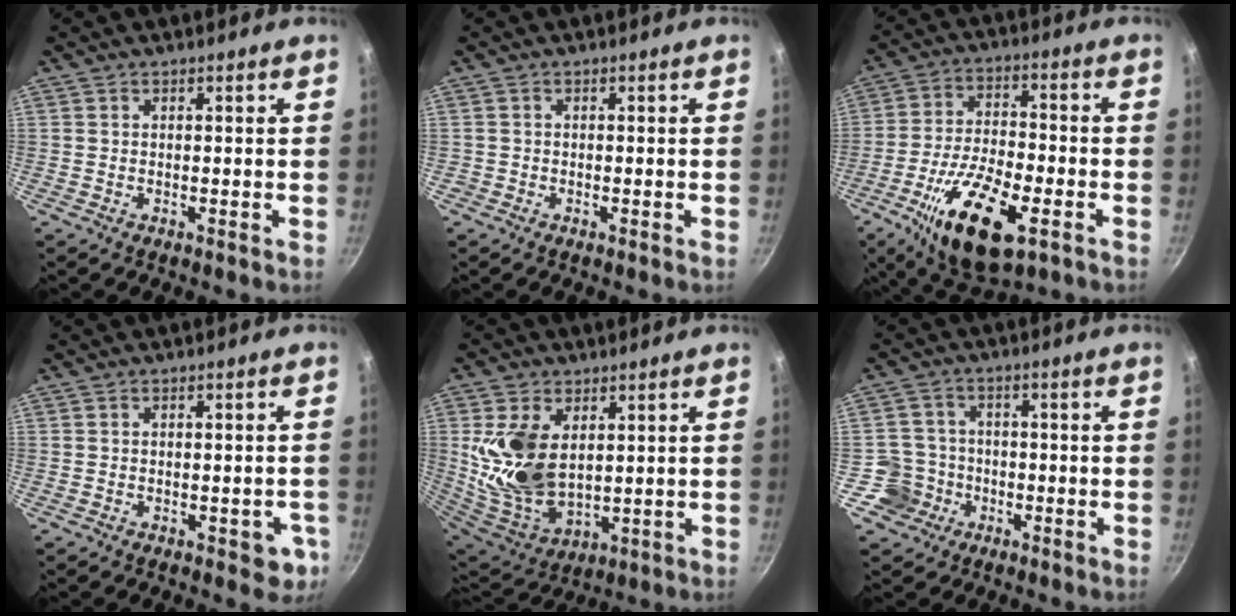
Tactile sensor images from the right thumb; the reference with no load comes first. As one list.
[{"total": 0.6, "force": [-0.2, 0.5, 0.0], "torque": [0.002, 0.002, -0.005]}, {"total": 17.8, "force": [-7.5, 7.2, 14.4], "torque": [-0.252, 0.020, -0.131]}, {"total": 4.8, "force": [-1.7, 2.5, 3.8], "torque": [-0.022, 0.011, -0.014]}, {"total": 15.4, "force": [3.2, 9.5, 11.7], "torque": [-0.222, -0.038, 0.078]}, {"total": 6.1, "force": [-2.4, 5.6, 0.0], "torque": [0.031, 0.035, -0.047]}]